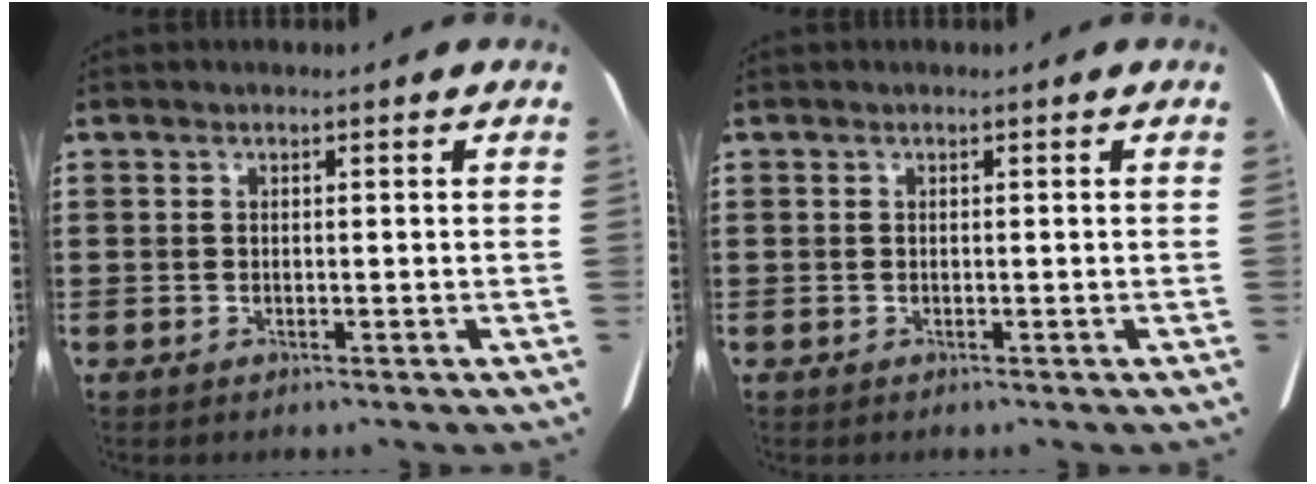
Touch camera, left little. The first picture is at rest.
{"total": 0.0}